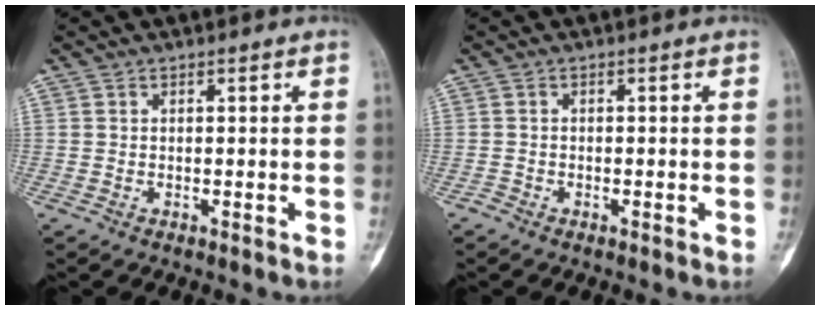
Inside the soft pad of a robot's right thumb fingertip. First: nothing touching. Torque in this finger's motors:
{"motor_torque": [0.25, 0.03, -0.02, -0.18, -0.10]}